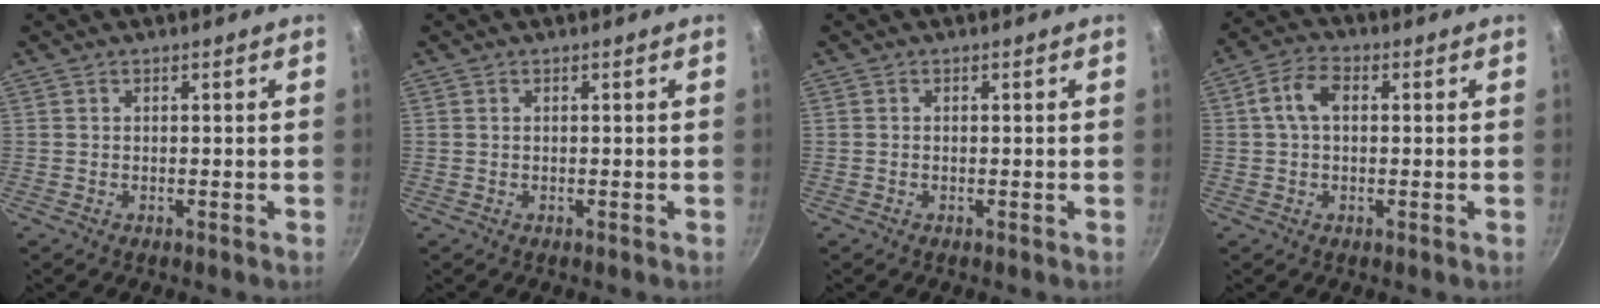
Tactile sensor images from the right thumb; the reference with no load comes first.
{"total": 0.0}
{"total": 0.0}
{"total": 6.0, "force": [1.0, 3.8, 4.6], "torque": [-0.089, 0.019, 0.010]}